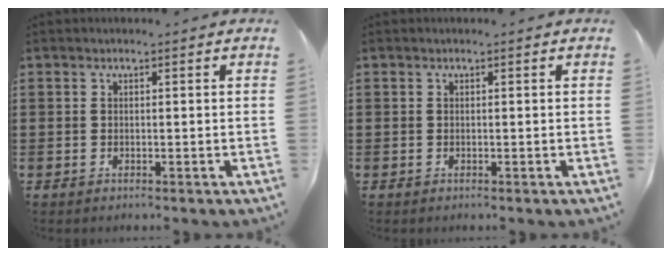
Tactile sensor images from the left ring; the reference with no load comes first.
{"total": 0.0}